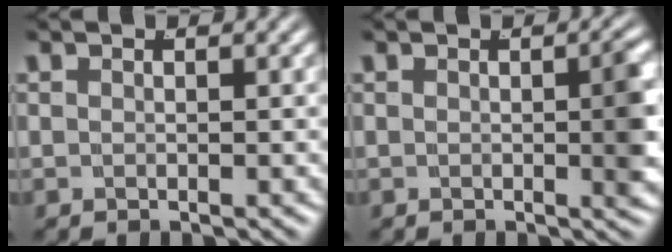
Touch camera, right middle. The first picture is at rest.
{"total": 2.4, "force": [-0.1, 0.6, 2.3], "torque": [-0.021, 0.000, -0.003]}